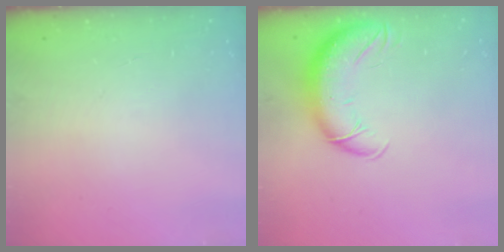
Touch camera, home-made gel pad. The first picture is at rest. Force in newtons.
{"total": 11.9, "press": 11.5, "slide": 2.8}